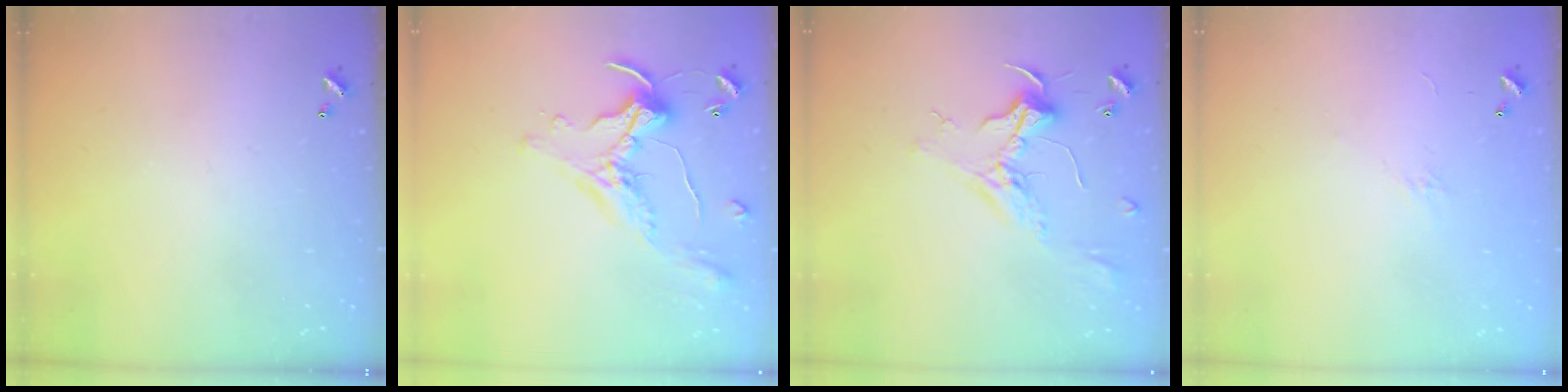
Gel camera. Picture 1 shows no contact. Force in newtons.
{"total": 0.0}
{"total": 2.5, "press": 2.3, "slide": 0.8}
{"total": 5.6, "press": 5.5, "slide": 0.9}